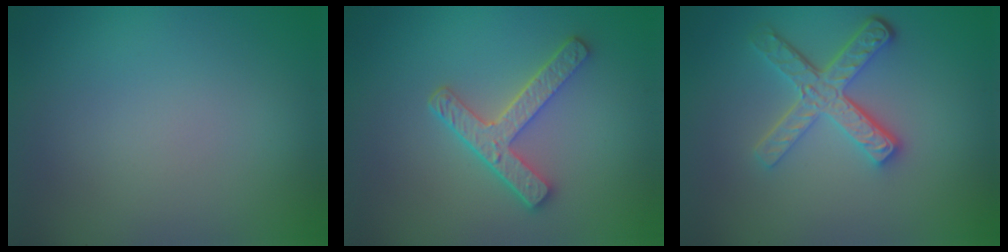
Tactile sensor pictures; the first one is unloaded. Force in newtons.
{"total": 3.7, "press": 3.2, "slide": 2.0}
{"total": 4.9, "press": 3.6, "slide": 3.3}